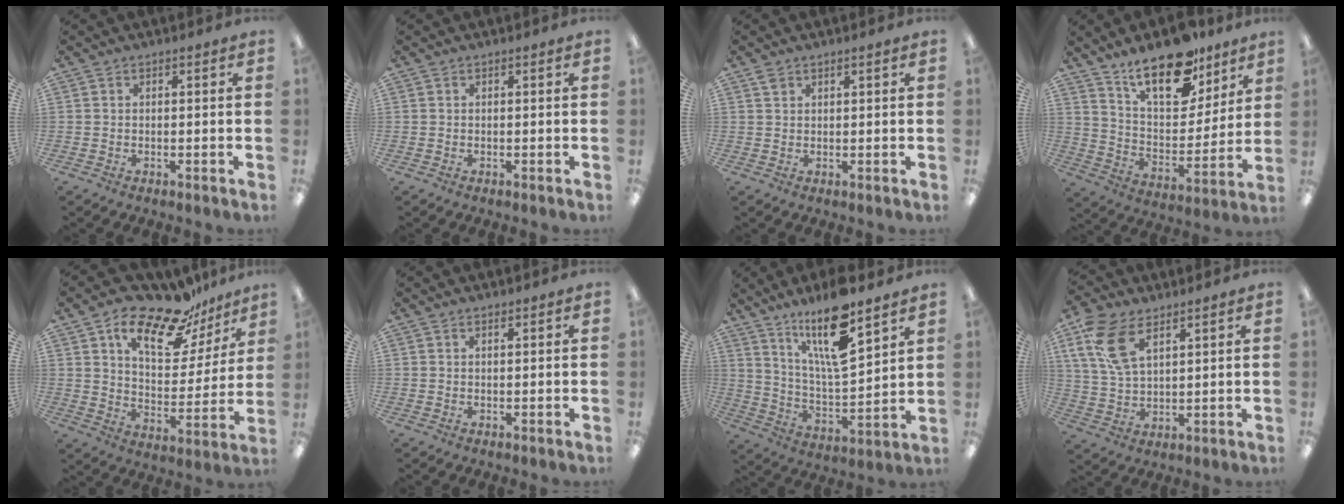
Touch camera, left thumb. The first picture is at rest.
{"total": 0.0}
{"total": 1.6, "force": [1.2, 0.7, 0.7], "torque": [-0.007, -0.003, 0.021]}
{"total": 18.2, "force": [13.1, 8.1, 9.7], "torque": [-0.160, -0.076, 0.231]}
{"total": 17.7, "force": [13.5, 6.9, 9.0], "torque": [-0.153, -0.089, 0.229]}
{"total": 0.5, "force": [0.5, 0.1, 0.2], "torque": [-0.004, 0.000, 0.009]}
{"total": 17.4, "force": [11.9, 4.5, 11.8], "torque": [-0.208, -0.063, 0.193]}
{"total": 13.0, "force": [7.0, 6.7, 8.7], "torque": [-0.193, -0.010, 0.132]}